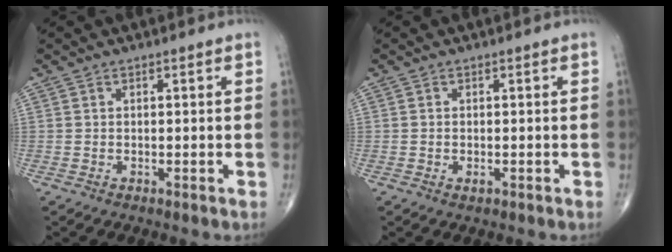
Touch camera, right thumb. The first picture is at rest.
{"total": 0.9, "force": [-0.3, 0.5, 0.6], "torque": [-0.011, -0.001, -0.004]}